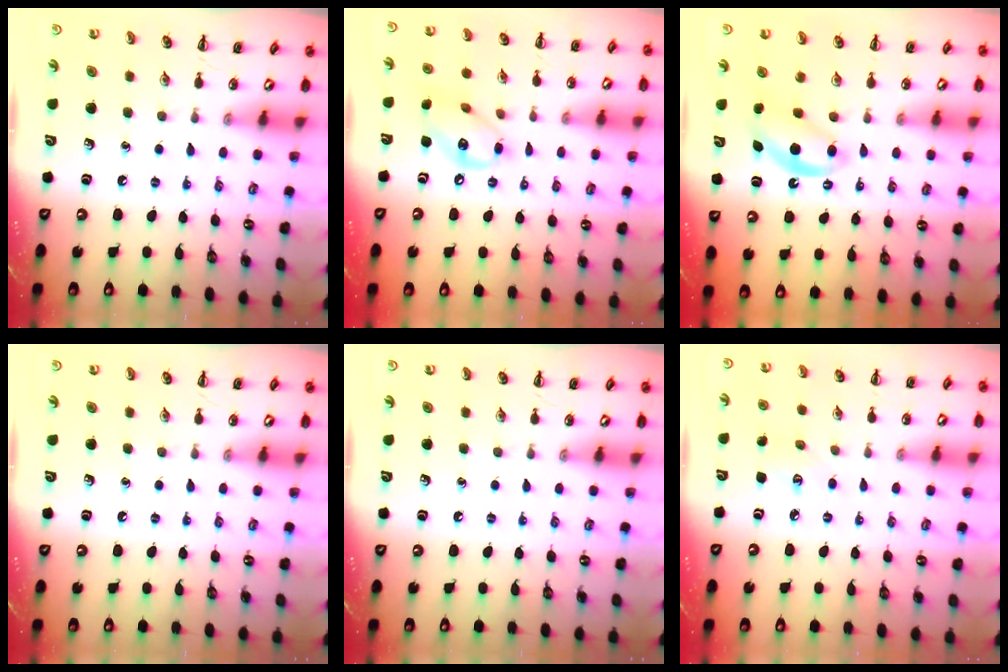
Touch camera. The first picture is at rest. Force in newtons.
{"total": 10.9, "press": 10.6, "slide": 2.2}
{"total": 5.4, "press": 5.4, "slide": 0.9}
{"total": 0.0}
{"total": 0.0}
{"total": 3.5, "press": 3.4, "slide": 0.9}